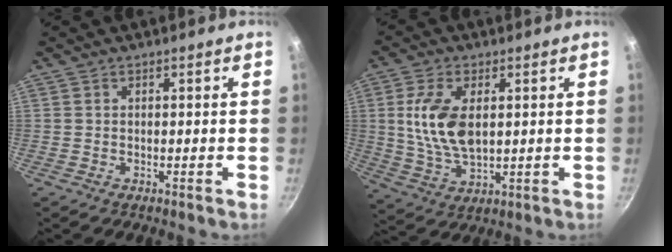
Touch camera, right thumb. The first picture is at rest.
{"total": 11.5, "force": [1.9, 6.1, 9.5], "torque": [-0.183, -0.012, 0.041]}